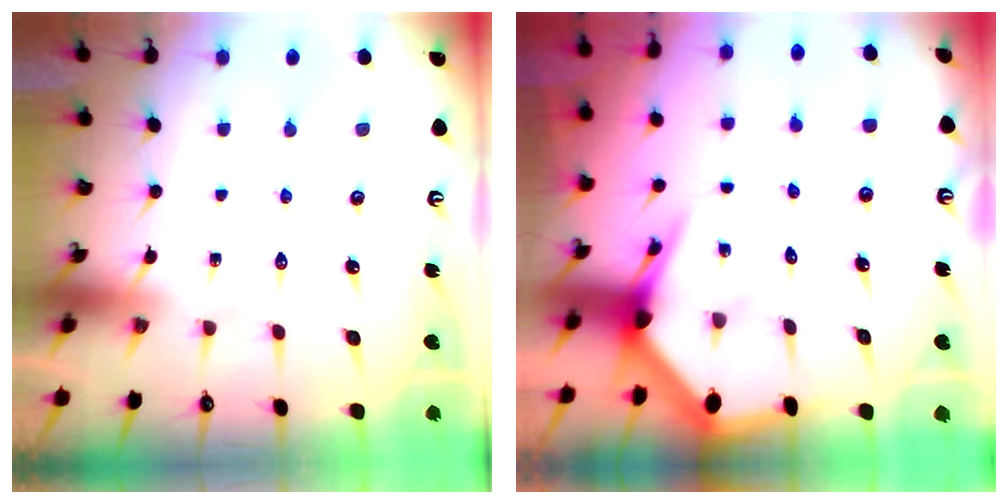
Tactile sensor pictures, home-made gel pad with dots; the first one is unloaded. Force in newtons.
{"total": 4.1, "press": 4.0, "slide": 0.6}